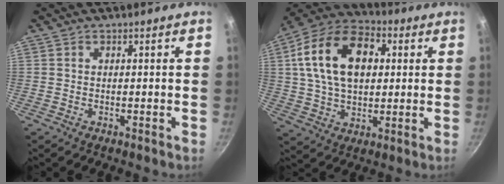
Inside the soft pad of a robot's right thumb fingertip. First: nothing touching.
{"total": 19.3, "force": [4.2, 12.4, 14.2], "torque": [-0.227, 0.017, 0.059]}